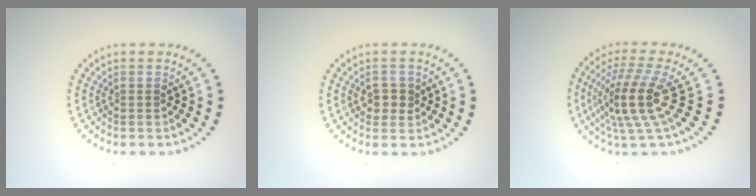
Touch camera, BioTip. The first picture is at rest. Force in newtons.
{"total": 2.1, "press": 2.0, "slide": 0.4}
{"total": 5.0, "press": 3.7, "slide": 3.4}